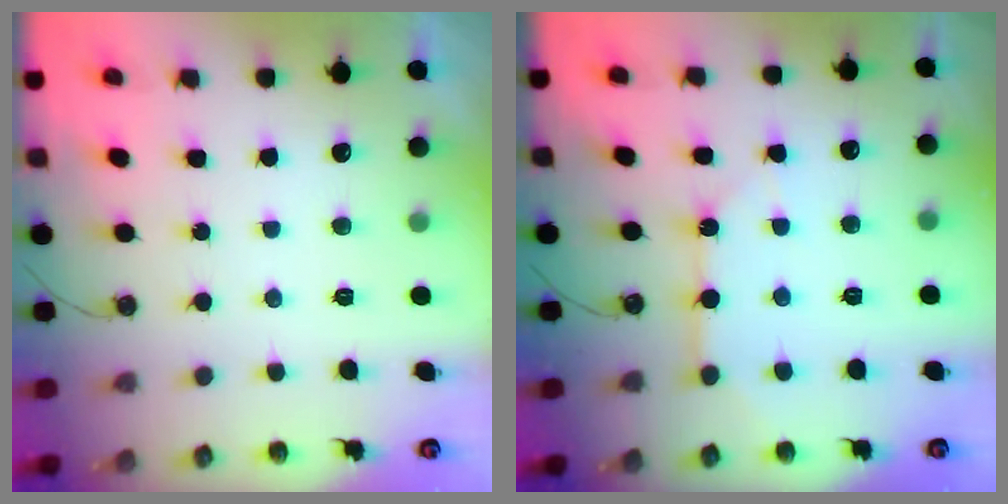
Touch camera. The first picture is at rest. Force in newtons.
{"total": 6.3, "press": 6.3, "slide": 0.6}